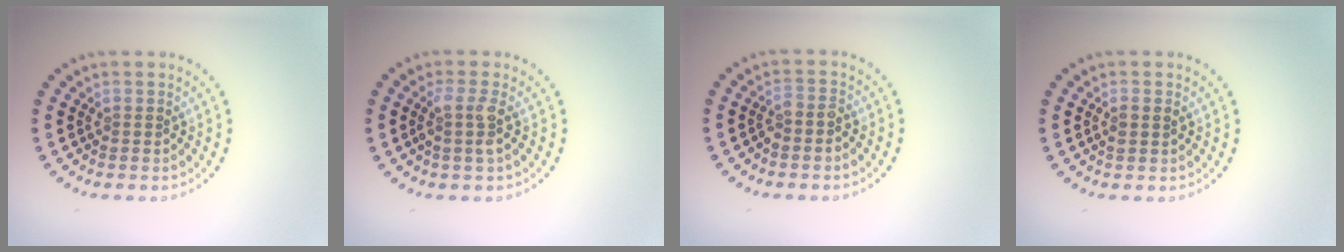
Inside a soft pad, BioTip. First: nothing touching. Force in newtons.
{"total": 2.0, "press": 1.6, "slide": 1.2}
{"total": 1.2, "press": 0.9, "slide": 0.8}
{"total": 1.1, "press": 1.1, "slide": 0.3}